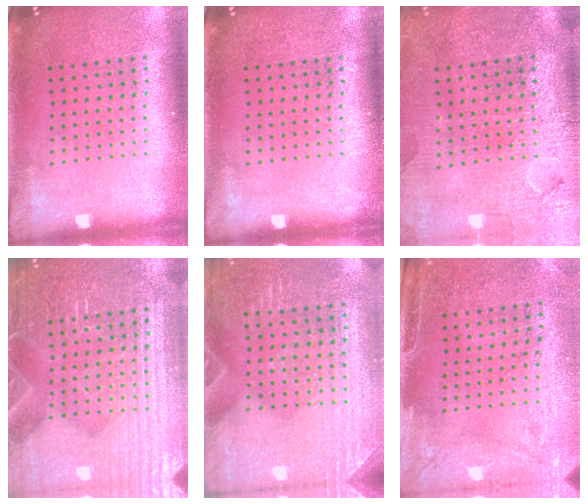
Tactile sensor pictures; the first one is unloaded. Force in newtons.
{"total": 0.0}
{"total": 3.7, "press": 3.4, "slide": 1.4}
{"total": 4.5, "press": 4.4, "slide": 0.9}
{"total": 2.9, "press": 2.9, "slide": 0.4}
{"total": 3.0, "press": 2.3, "slide": 1.8}